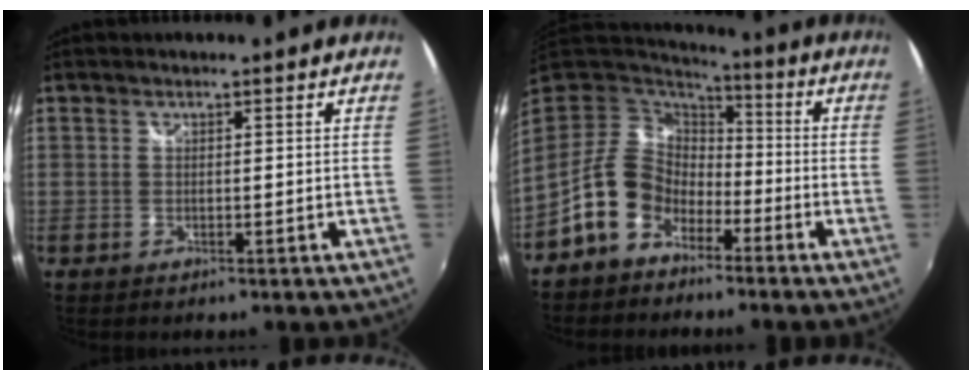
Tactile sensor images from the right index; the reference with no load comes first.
{"total": 11.9, "force": [-6.5, 8.5, 5.1], "torque": [-0.112, 0.021, -0.117]}